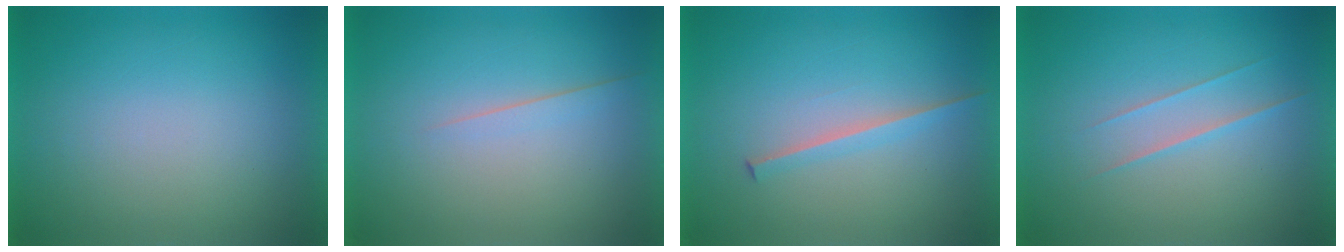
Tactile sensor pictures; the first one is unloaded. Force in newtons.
{"total": 1.4}
{"total": 1.6}
{"total": 1.7}